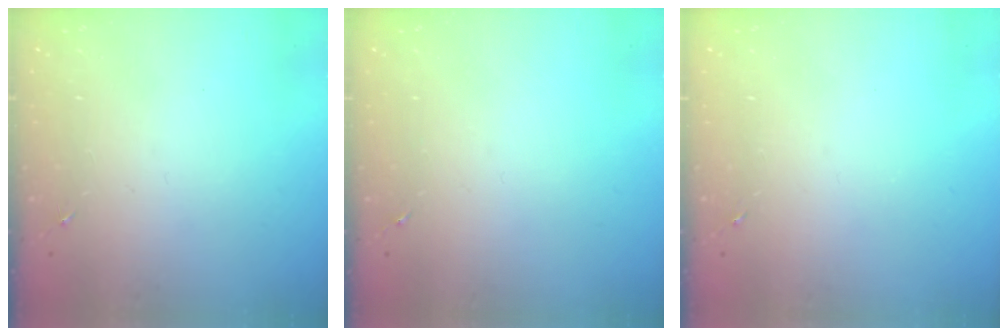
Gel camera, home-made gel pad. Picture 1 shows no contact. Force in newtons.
{"total": 0.0}
{"total": 0.0}